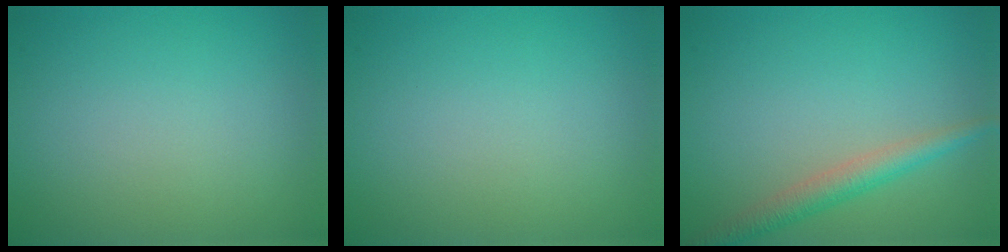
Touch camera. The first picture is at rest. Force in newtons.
{"total": 0.0}
{"total": 2.9, "press": 2.9, "slide": 0.2}